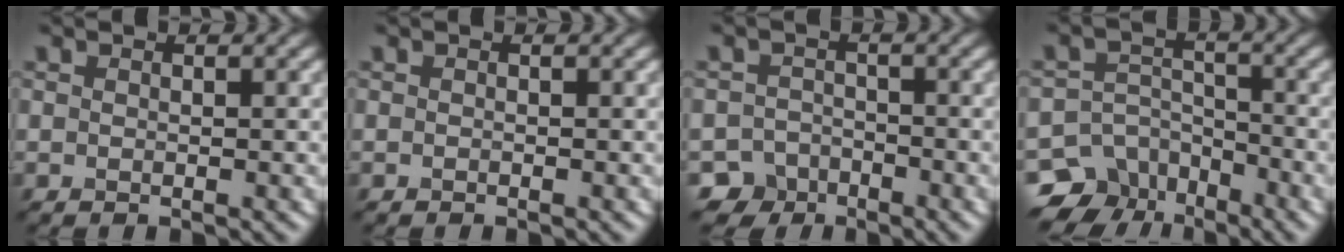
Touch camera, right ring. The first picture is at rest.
{"total": 0.0}
{"total": 4.5, "force": [-3.3, 3.1, 0.3], "torque": [0.023, 0.000, -0.054]}
{"total": 8.6, "force": [-6.0, 5.9, 1.8], "torque": [-0.015, -0.009, -0.104]}